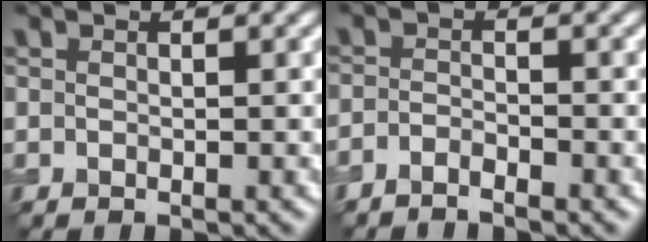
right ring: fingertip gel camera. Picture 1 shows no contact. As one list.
[{"total": 1.3, "force": [-1.3, 0.0, 0.1], "torque": [-0.003, -0.003, -0.032]}]